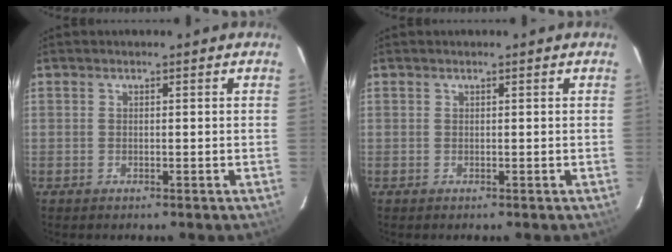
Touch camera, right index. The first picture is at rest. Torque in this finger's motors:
{"motor_torque": [0.05, 0.02, 0.01, 0.01]}